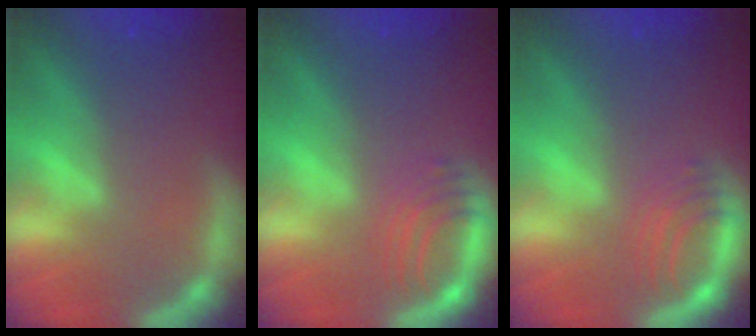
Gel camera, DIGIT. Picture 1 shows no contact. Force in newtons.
{"total": 4.0}
{"total": 3.4}